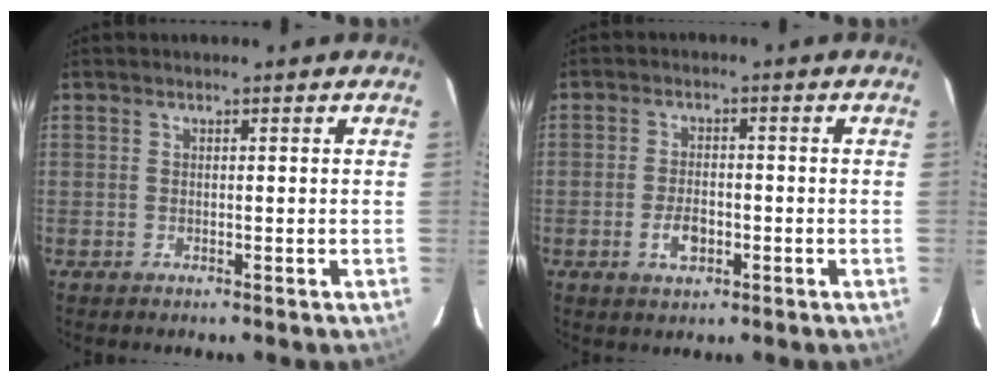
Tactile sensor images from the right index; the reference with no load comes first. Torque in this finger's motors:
{"motor_torque": [0.16, -0.01, 0.09, 0.02]}